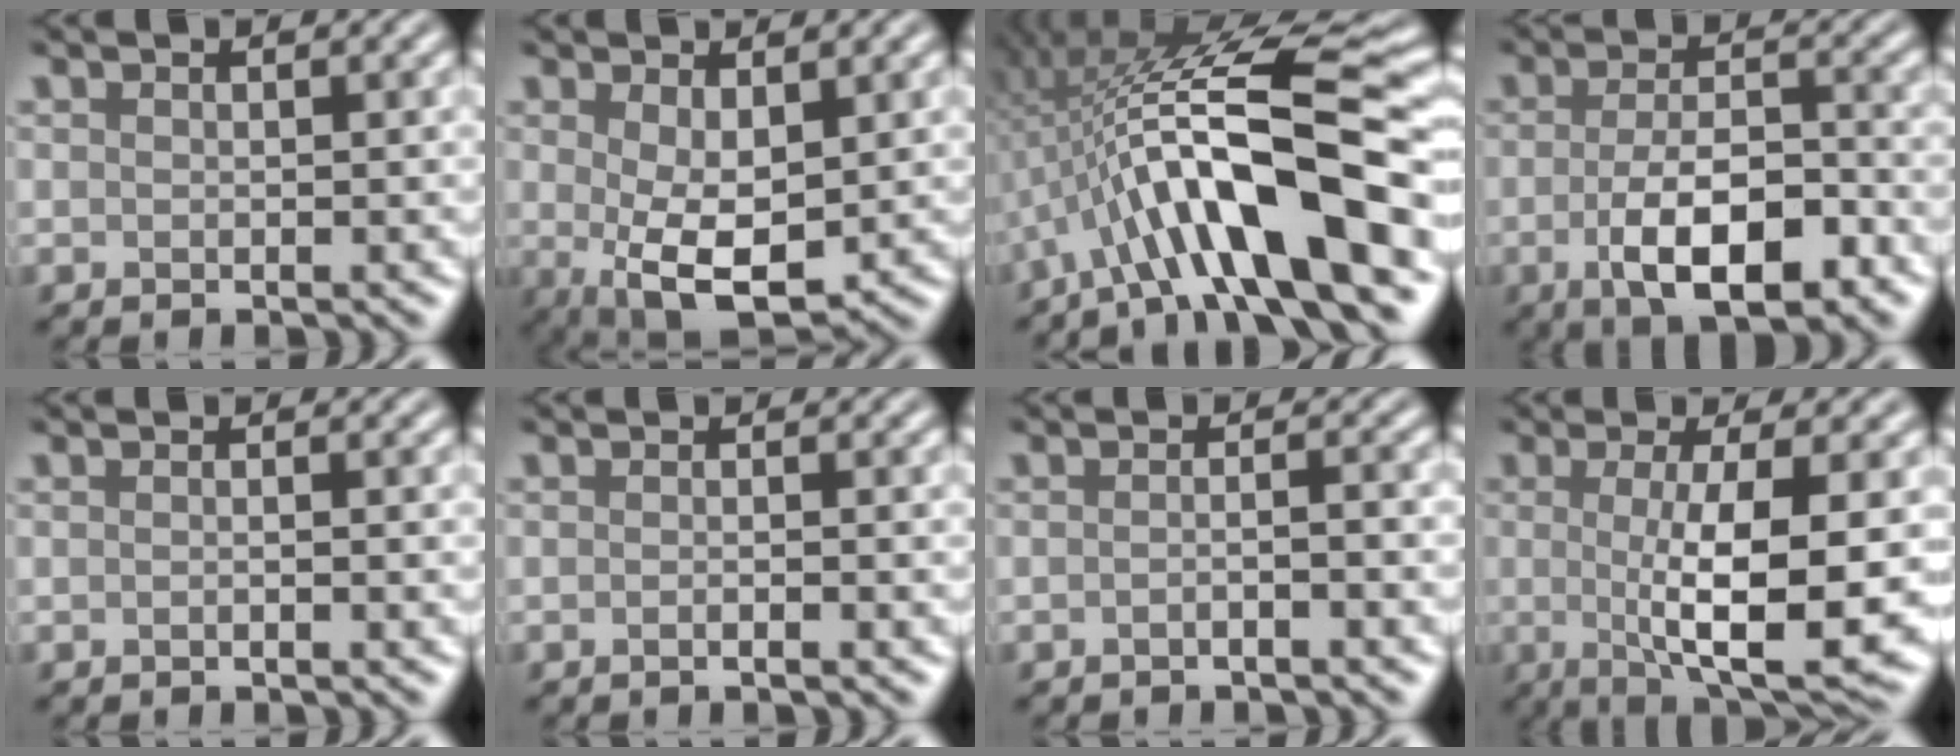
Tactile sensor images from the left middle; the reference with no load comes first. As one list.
[{"total": 6.0, "force": [-0.1, 2.8, 5.3], "torque": [-0.108, -0.015, 0.006]}, {"total": 12.0, "force": [-3.0, 2.6, 11.3], "torque": [-0.177, 0.027, -0.055]}, {"total": 7.4, "force": [-2.7, 2.9, 6.3], "torque": [-0.114, -0.004, -0.045]}, {"total": 0.6, "force": [-0.3, 0.2, 0.5], "torque": [-0.010, -0.005, -0.011]}, {"total": 1.2, "force": [-0.5, 0.4, 1.1], "torque": [-0.012, -0.002, -0.013]}, {"total": 1.7, "force": [-0.8, 0.5, 1.4], "torque": [-0.017, 0.001, -0.022]}, {"total": 9.5, "force": [-0.8, 2.3, 9.1], "torque": [-0.137, -0.015, -0.009]}]